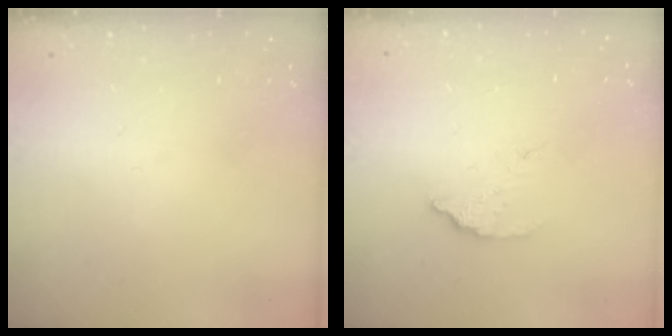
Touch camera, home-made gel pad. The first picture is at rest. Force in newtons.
{"total": 2.8, "press": 2.8, "slide": 0.2}